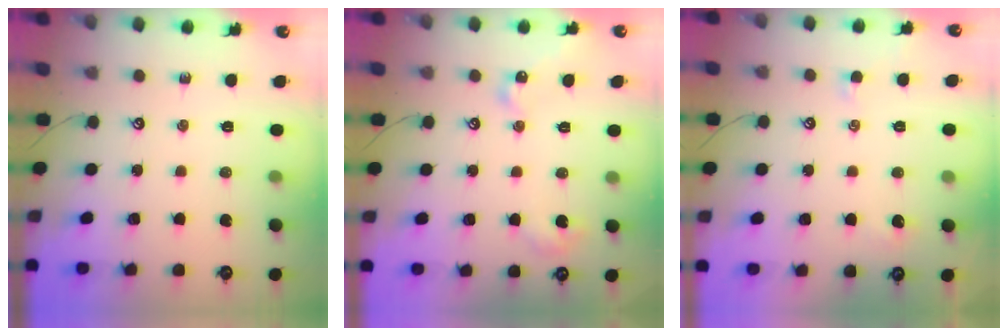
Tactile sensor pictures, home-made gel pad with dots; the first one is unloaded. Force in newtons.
{"total": 7.6, "press": 7.6, "slide": 0.3}
{"total": 1.0, "press": 0.9, "slide": 0.4}